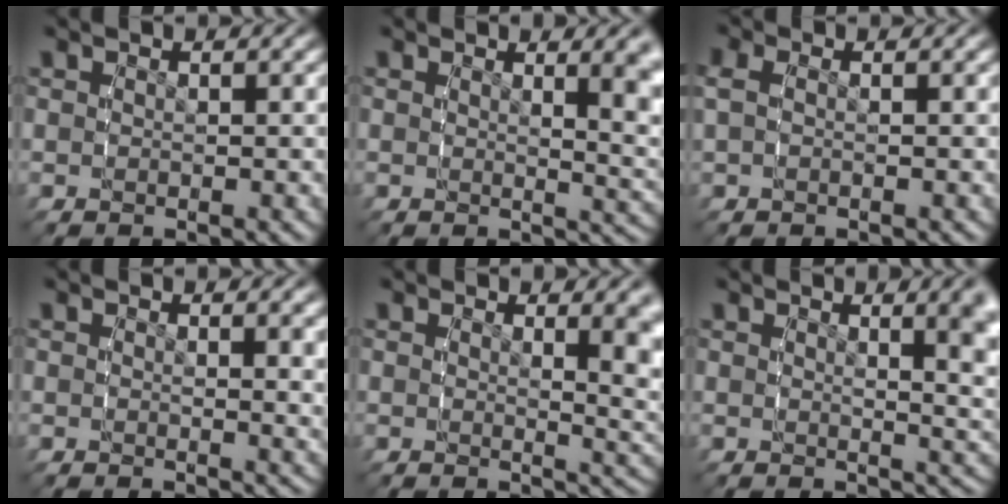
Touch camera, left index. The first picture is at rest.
{"total": 3.5, "force": [1.2, 0.2, 3.3], "torque": [-0.028, -0.010, 0.020]}
{"total": 0.7, "force": [-0.1, 0.2, 0.6], "torque": [-0.020, -0.001, 0.003]}
{"total": 1.3, "force": [0.6, -0.4, 1.1], "torque": [-0.015, -0.010, 0.013]}
{"total": 3.1, "force": [1.0, 0.1, 2.9], "torque": [-0.024, -0.016, 0.018]}
{"total": 4.6, "force": [1.8, 0.7, 4.1], "torque": [-0.032, 0.000, 0.027]}